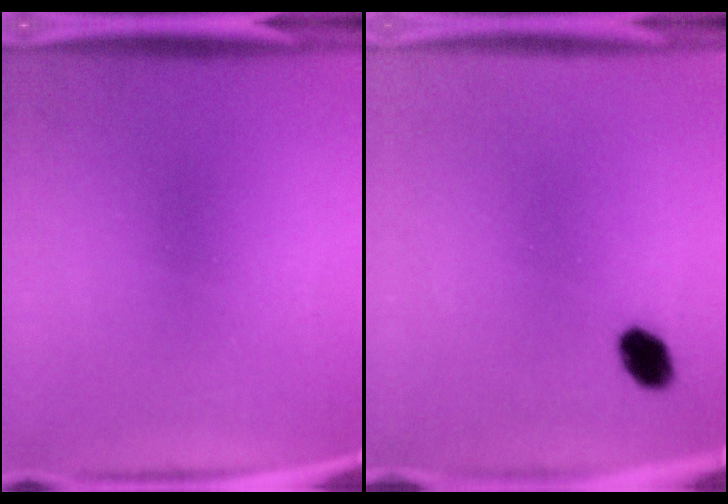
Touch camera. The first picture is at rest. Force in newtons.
{"total": 4.0}